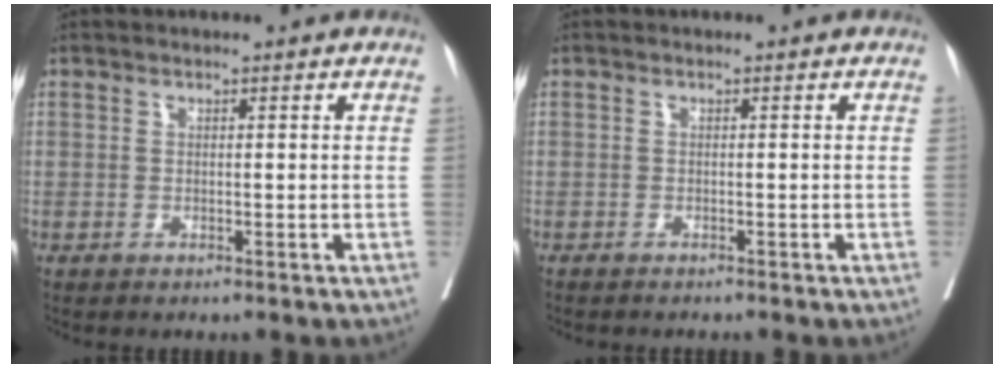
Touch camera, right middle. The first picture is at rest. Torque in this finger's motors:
{"motor_torque": [-0.23, 0.15, -0.02, 0.01]}